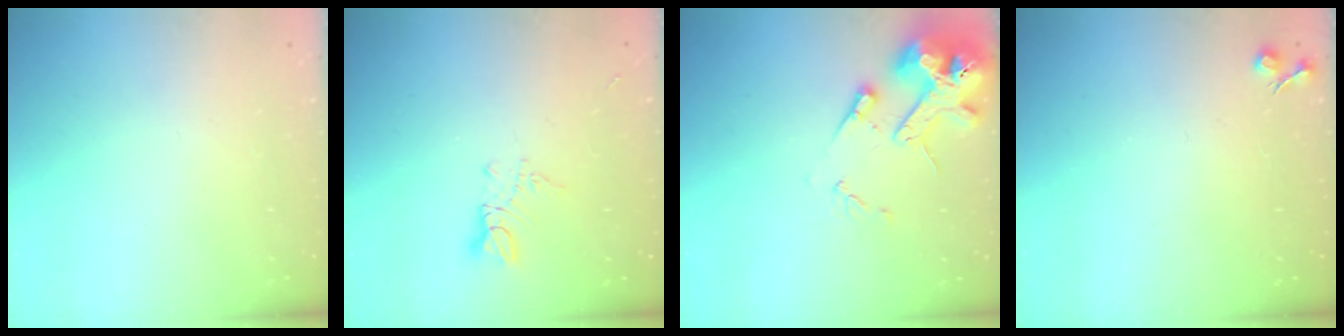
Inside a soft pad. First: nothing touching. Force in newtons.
{"total": 3.3, "press": 3.3, "slide": 0.2}
{"total": 14.8, "press": 14.6, "slide": 2.2}
{"total": 4.1, "press": 4.0, "slide": 0.6}